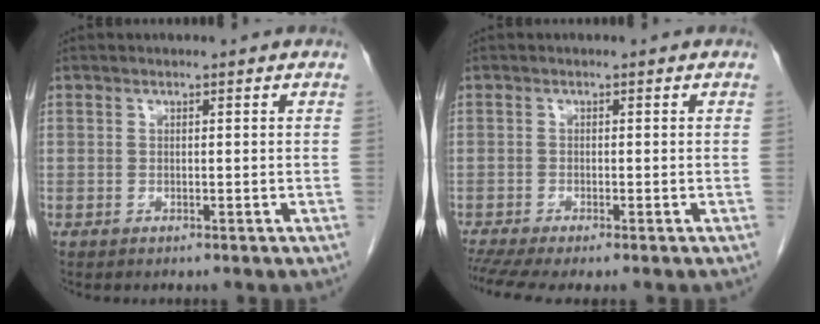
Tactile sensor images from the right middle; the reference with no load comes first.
{"total": 4.4, "force": [-3.5, 0.2, 2.7], "torque": [-0.047, -0.010, -0.064]}